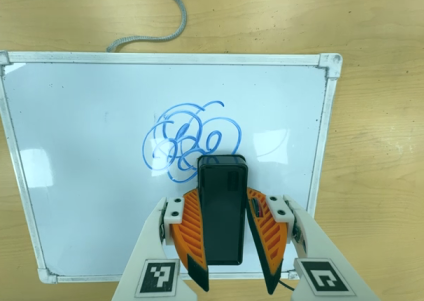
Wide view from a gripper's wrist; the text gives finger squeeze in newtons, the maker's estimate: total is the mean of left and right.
{"total": 7.9, "left": 6.7, "right": 9.0}